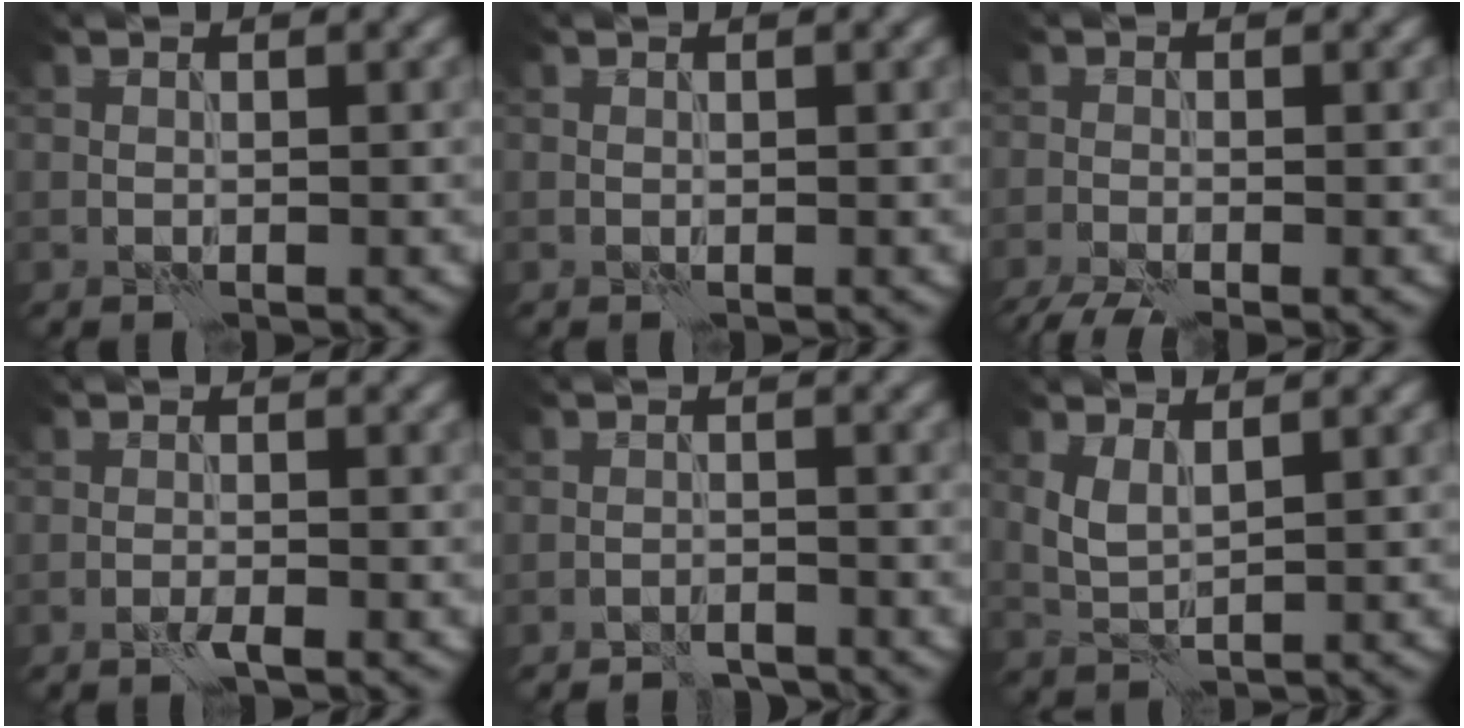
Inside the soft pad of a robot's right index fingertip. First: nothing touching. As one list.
[{"total": 0.0}, {"total": 3.1, "force": [-2.4, 0.5, 2.0], "torque": [-0.034, -0.009, -0.050]}, {"total": 1.0, "force": [-0.7, 0.1, 0.8], "torque": [-0.016, 0.002, -0.015]}, {"total": 1.5, "force": [-1.5, 0.3, 0.4], "torque": [-0.002, 0.005, -0.027]}, {"total": 2.3, "force": [1.3, 0.8, 1.8], "torque": [-0.045, -0.003, 0.028]}]